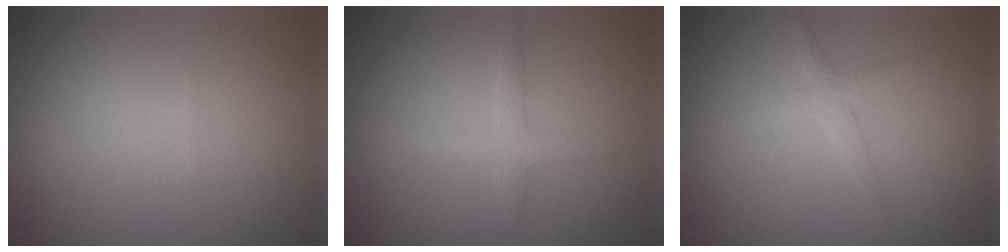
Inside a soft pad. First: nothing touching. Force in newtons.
{"total": 1.9, "press": 1.9, "slide": 0.1}
{"total": 1.6, "press": 1.6, "slide": 0.1}